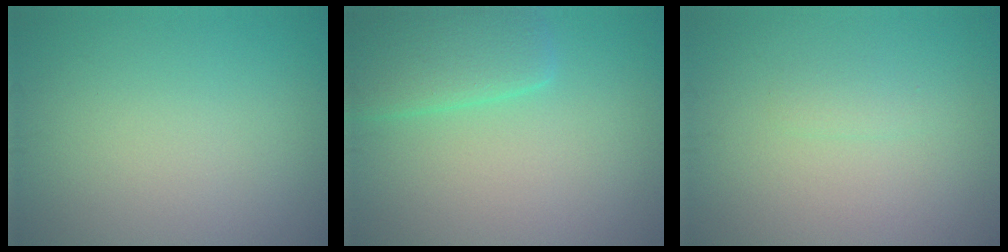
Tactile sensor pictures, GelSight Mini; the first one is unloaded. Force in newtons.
{"total": 4.3, "press": 4.3, "slide": 0.3}
{"total": 0.7, "press": 0.7, "slide": 0.1}